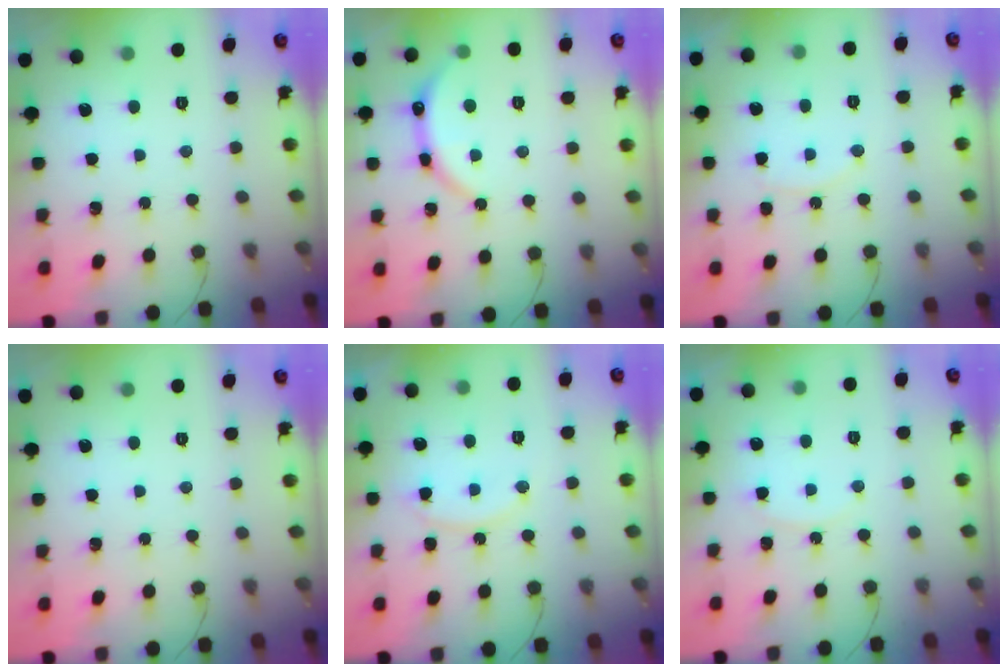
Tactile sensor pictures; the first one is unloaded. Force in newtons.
{"total": 5.2, "press": 5.0, "slide": 1.3}
{"total": 6.9, "press": 6.9, "slide": 0.7}
{"total": 0.0}
{"total": 11.9, "press": 11.9, "slide": 0.8}
{"total": 4.4, "press": 4.4, "slide": 0.6}